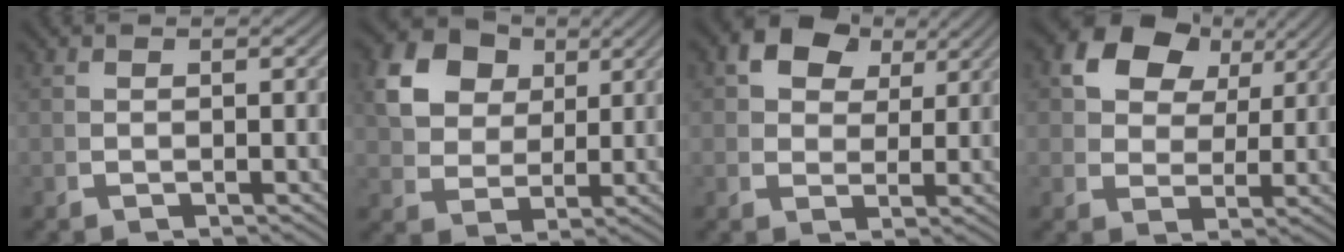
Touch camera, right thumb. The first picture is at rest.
{"total": 10.4, "force": [3.7, 8.0, 5.5], "torque": [-0.123, -0.008, 0.067]}
{"total": 6.7, "force": [3.3, 4.6, 3.6], "torque": [-0.068, -0.003, 0.057]}
{"total": 8.4, "force": [3.7, 5.9, 4.7], "torque": [-0.107, -0.011, 0.072]}